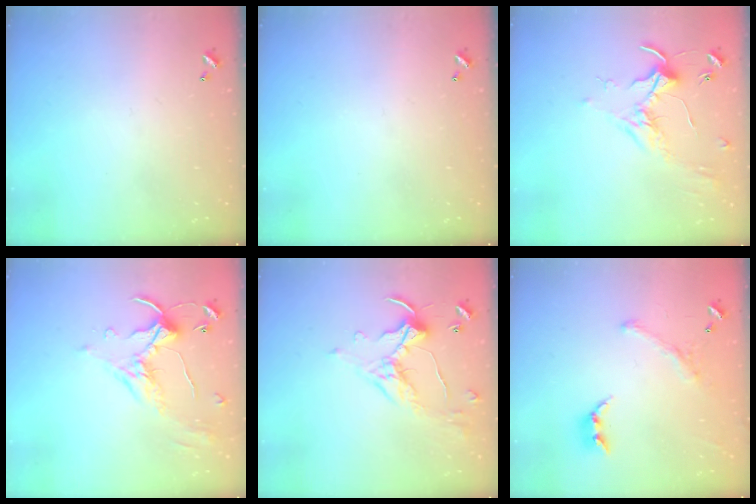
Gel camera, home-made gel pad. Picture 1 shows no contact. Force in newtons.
{"total": 0.0}
{"total": 1.7, "press": 1.7, "slide": 0.4}
{"total": 1.1, "press": 0.5, "slide": 1.0}
{"total": 1.1, "press": 1.1, "slide": 0.1}
{"total": 1.2, "press": 0.5, "slide": 1.1}